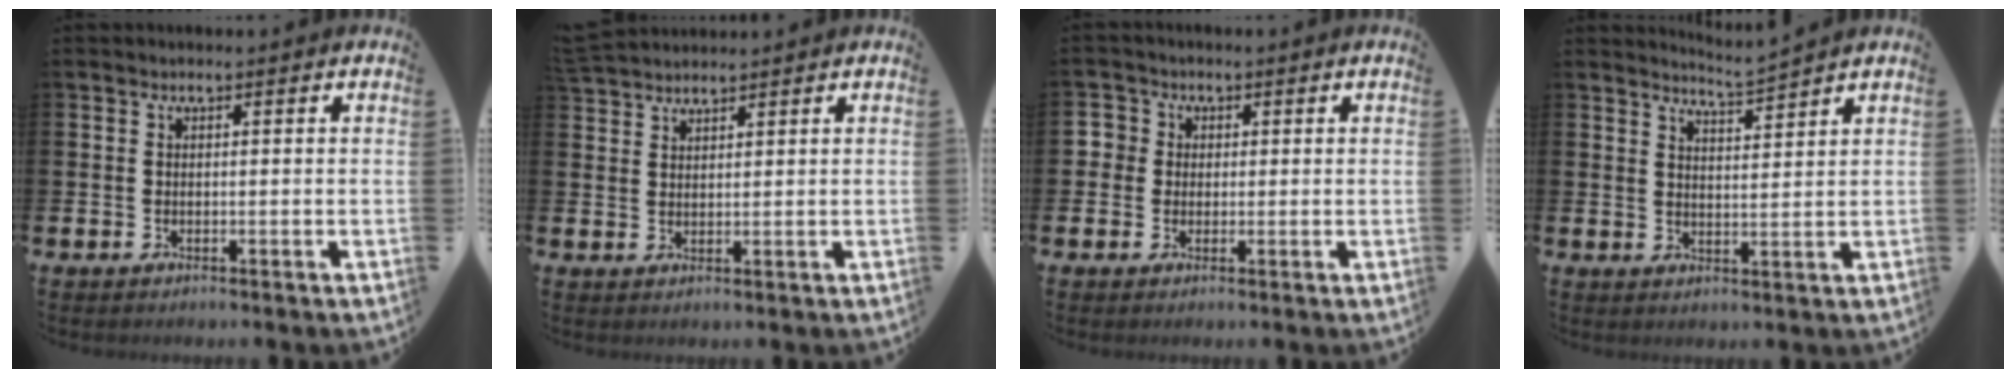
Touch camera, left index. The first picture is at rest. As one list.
[{"total": 2.9, "force": [2.9, 0.4, 0.0], "torque": [-0.006, -0.010, 0.055]}, {"total": 2.5, "force": [0.8, 2.4, 0.1], "torque": [0.000, 0.004, 0.006]}, {"total": 4.4, "force": [4.4, -0.5, 0.1], "torque": [-0.004, -0.029, 0.077]}]